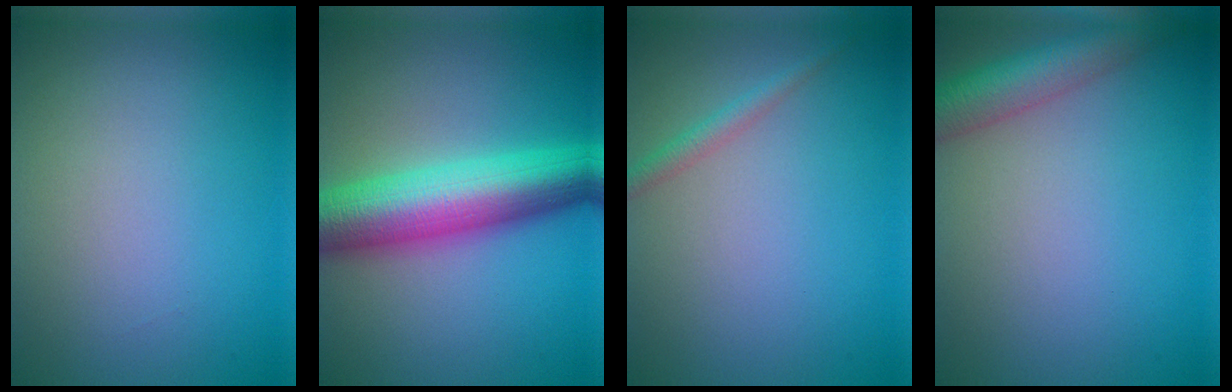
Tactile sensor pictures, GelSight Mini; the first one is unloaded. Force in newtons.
{"total": 10.0, "press": 10.0, "slide": 0.1}
{"total": 1.5, "press": 1.5, "slide": 0.0}
{"total": 4.9, "press": 4.9, "slide": 0.2}